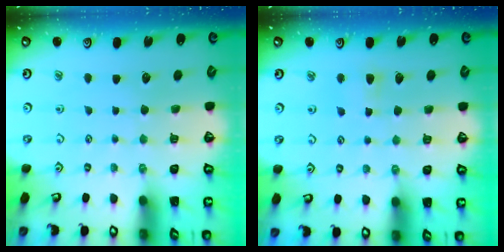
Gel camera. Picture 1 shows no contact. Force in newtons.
{"total": 3.5, "press": 3.5, "slide": 0.6}